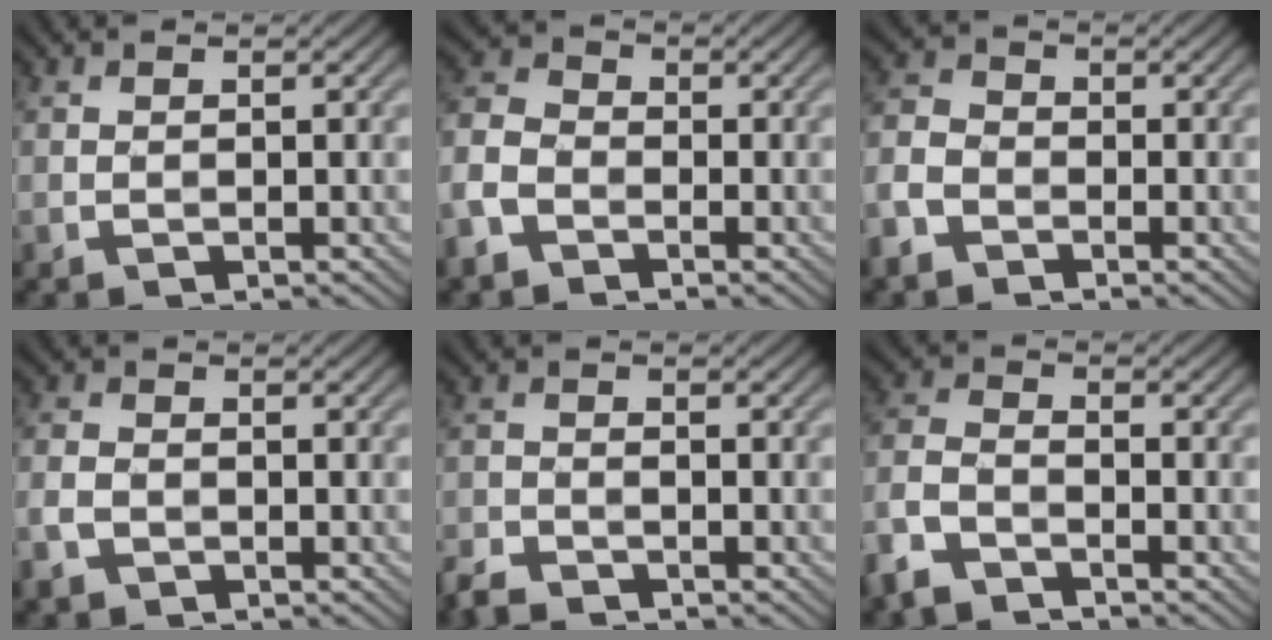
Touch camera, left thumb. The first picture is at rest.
{"total": 5.3, "force": [-2.9, 3.5, 2.7], "torque": [-0.081, 0.002, -0.076]}
{"total": 4.6, "force": [-2.8, 3.0, 2.0], "torque": [-0.061, 0.000, -0.073]}
{"total": 3.2, "force": [-1.7, 2.2, 1.6], "torque": [-0.045, -0.006, -0.042]}
{"total": 3.2, "force": [-2.9, 1.0, 1.2], "torque": [-0.026, -0.009, -0.065]}
{"total": 5.9, "force": [-4.4, 2.6, 3.0], "torque": [-0.074, -0.004, -0.106]}